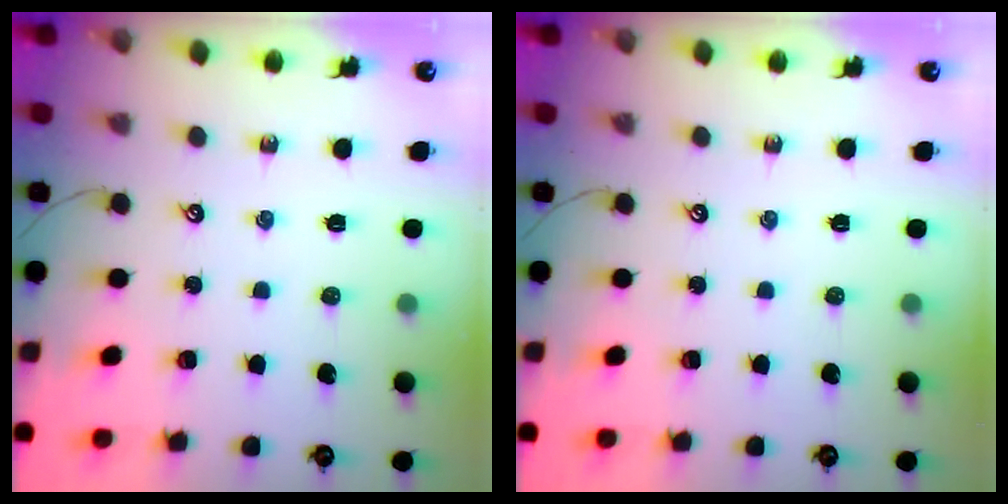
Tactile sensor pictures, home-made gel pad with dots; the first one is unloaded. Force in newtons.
{"total": 0.0}